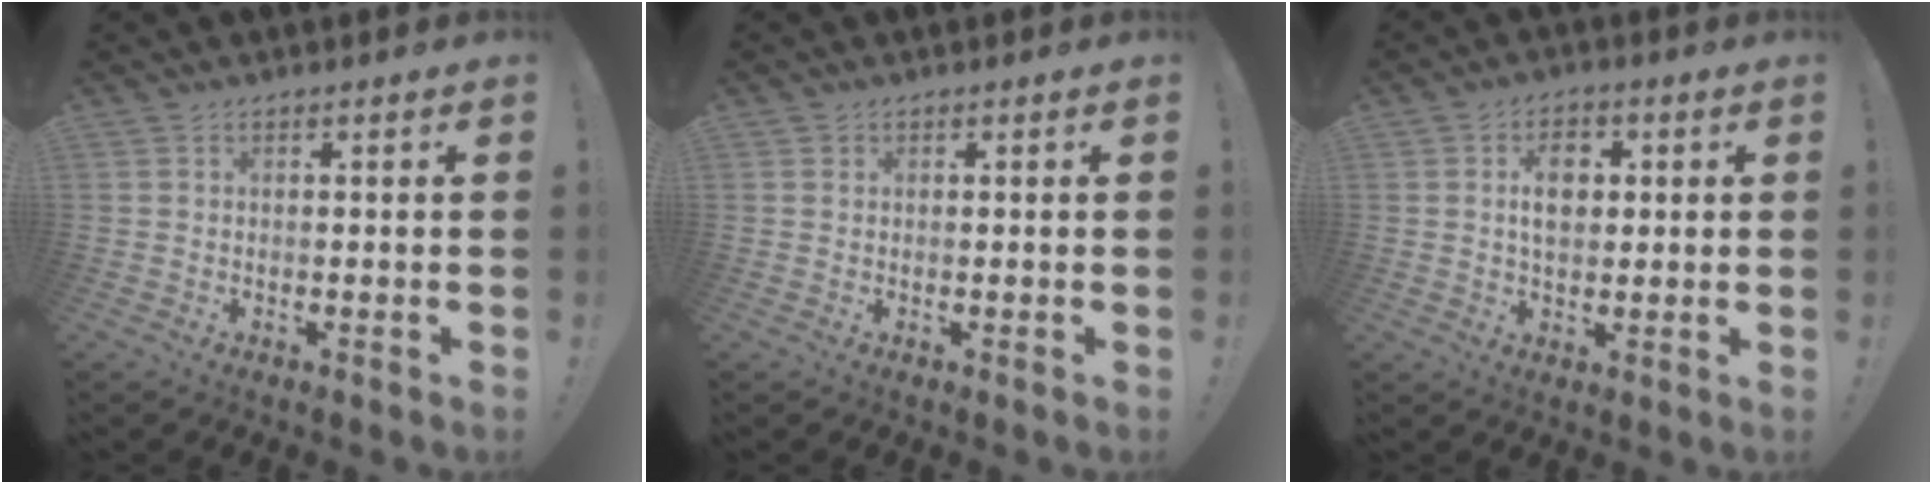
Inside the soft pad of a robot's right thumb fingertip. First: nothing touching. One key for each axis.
{"total": 0.7, "fx": 0.4, "fy": 0.6, "fz": -0.1, "tx": 0.005, "ty": 0.000, "tz": 0.007}
{"total": 7.4, "fx": 1.4, "fy": 5.3, "fz": 4.9, "tx": -0.066, "ty": 0.004, "tz": 0.022}